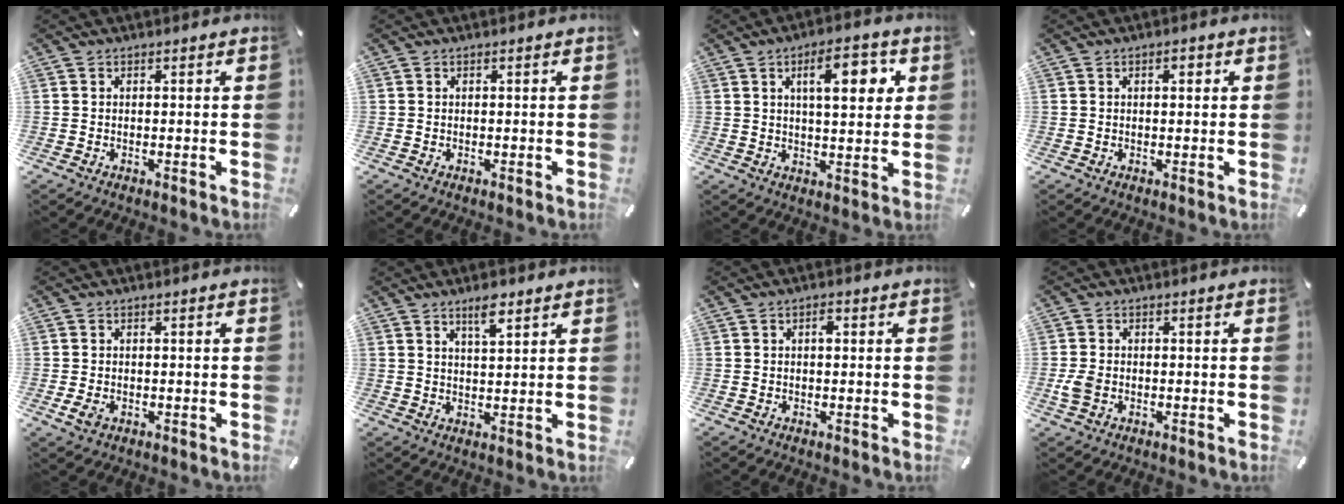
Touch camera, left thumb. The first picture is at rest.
{"total": 0.0}
{"total": 10.7, "force": [4.0, 4.2, 9.0], "torque": [-0.133, -0.007, 0.058]}
{"total": 1.6, "force": [0.5, 0.8, 1.3], "torque": [-0.019, 0.005, 0.004]}
{"total": 2.2, "force": [-0.9, 1.5, 1.4], "torque": [-0.037, -0.002, -0.019]}
{"total": 5.2, "force": [3.4, 1.6, 3.6], "torque": [-0.061, -0.007, 0.057]}
{"total": 1.6, "force": [0.2, 0.8, 1.4], "torque": [-0.020, 0.004, 0.000]}
{"total": 3.6, "force": [-0.8, 2.7, 2.3], "torque": [-0.045, 0.004, -0.014]}